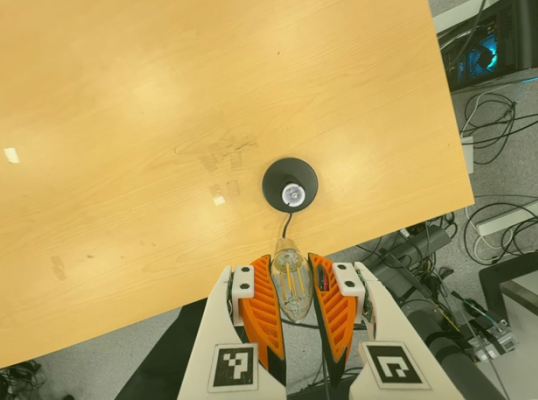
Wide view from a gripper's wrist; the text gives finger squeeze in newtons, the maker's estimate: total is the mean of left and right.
{"total": 21.6, "left": 25.0, "right": 18.1}